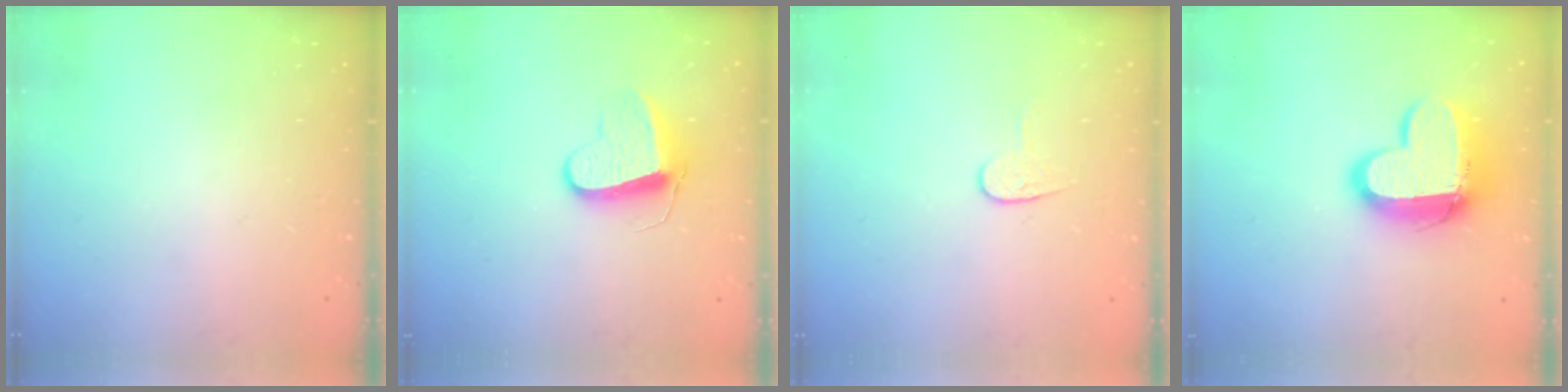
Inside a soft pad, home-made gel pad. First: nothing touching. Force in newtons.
{"total": 10.3, "press": 10.2, "slide": 0.9}
{"total": 6.0, "press": 6.0, "slide": 0.4}
{"total": 14.8, "press": 14.7, "slide": 1.2}